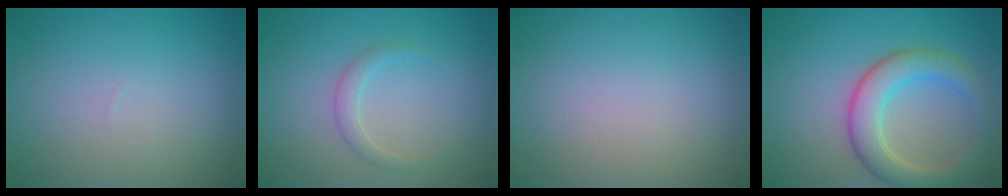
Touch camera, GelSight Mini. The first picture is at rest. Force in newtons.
{"total": 1.4, "press": 1.4, "slide": 0.0}
{"total": 0.0}
{"total": 5.1, "press": 5.1, "slide": 0.4}